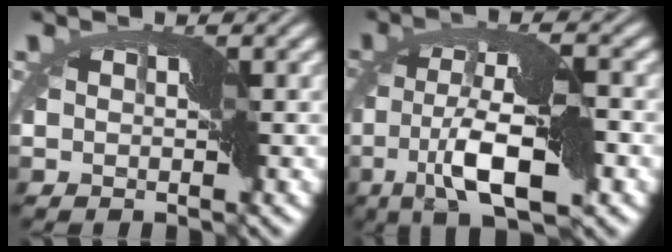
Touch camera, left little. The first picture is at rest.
{"total": 7.5, "force": [-2.3, 2.0, 6.9], "torque": [-0.141, 0.007, -0.045]}